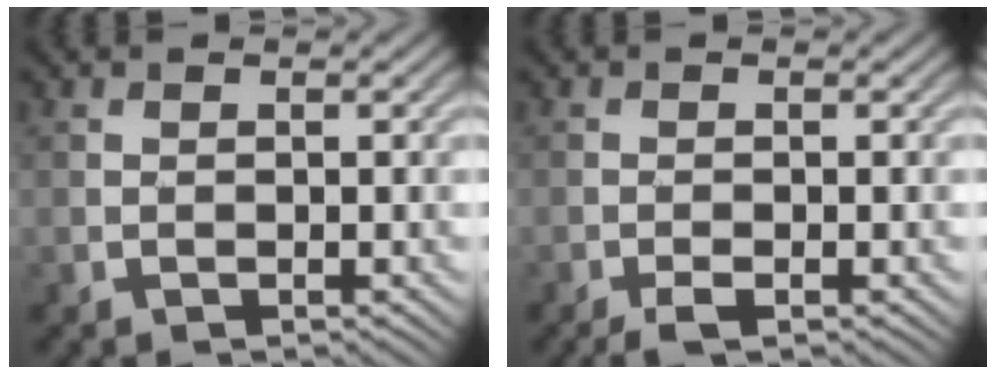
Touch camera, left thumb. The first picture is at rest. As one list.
[{"total": 2.0, "force": [-1.3, 0.4, 1.5], "torque": [-0.031, -0.001, -0.028]}]